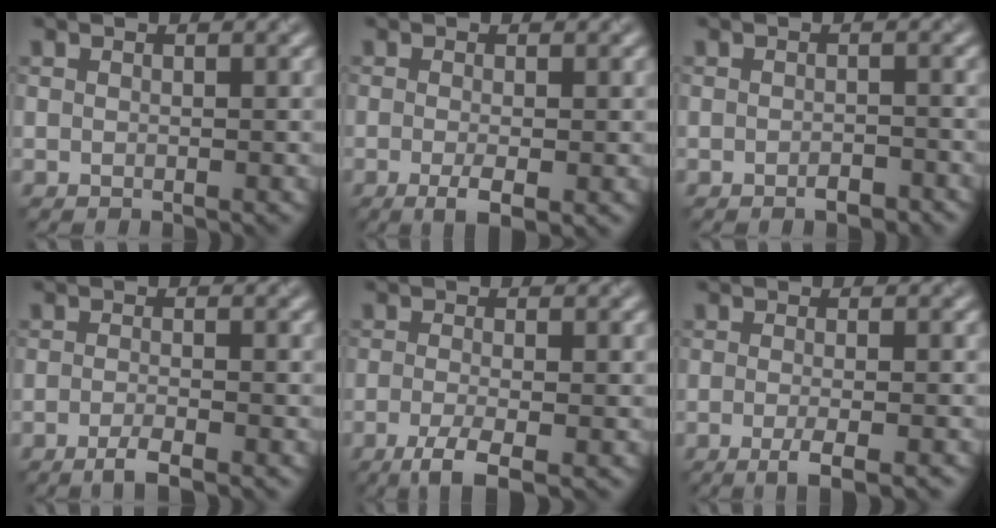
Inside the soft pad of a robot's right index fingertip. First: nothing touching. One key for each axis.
{"total": 2.6, "fx": -0.9, "fy": 0.6, "fz": 2.3, "tx": -0.044, "ty": -0.010, "tz": -0.016}
{"total": 1.4, "fx": -1.0, "fy": 0.6, "fz": 0.9, "tx": -0.013, "ty": -0.001, "tz": -0.015}
{"total": 2.3, "fx": -1.4, "fy": 0.5, "fz": 1.8, "tx": -0.028, "ty": -0.002, "tz": -0.031}
{"total": 3.4, "fx": -1.8, "fy": 0.8, "fz": 2.8, "tx": -0.054, "ty": -0.007, "tz": -0.042}
{"total": 3.1, "fx": -1.5, "fy": 0.7, "fz": 2.7, "tx": -0.039, "ty": -0.004, "tz": -0.031}